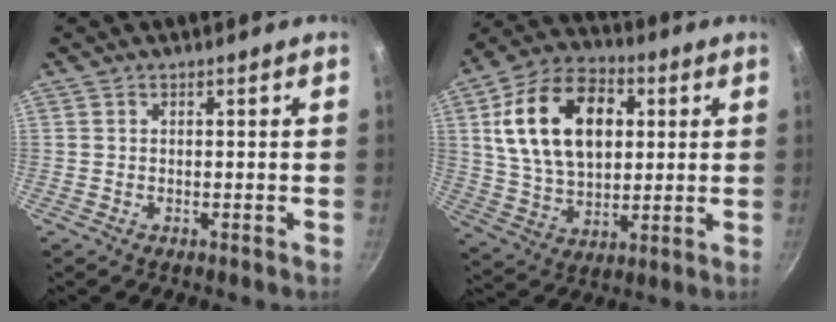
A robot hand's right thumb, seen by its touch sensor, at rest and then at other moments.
{"total": 20.6, "force": [4.8, 13.5, 14.8], "torque": [-0.236, 0.003, 0.081]}